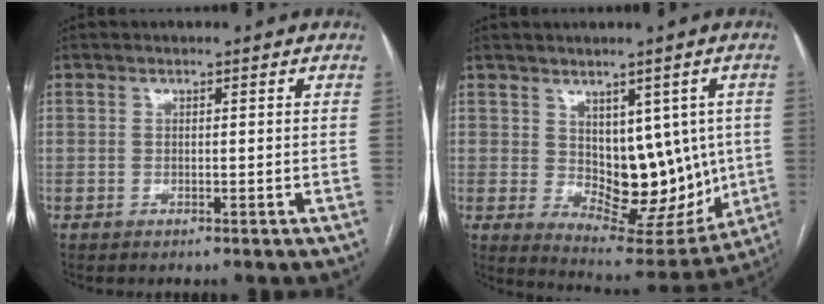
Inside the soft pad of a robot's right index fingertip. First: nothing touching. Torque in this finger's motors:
{"motor_torque": [0.78, 0.43, 0.24, 0.05]}